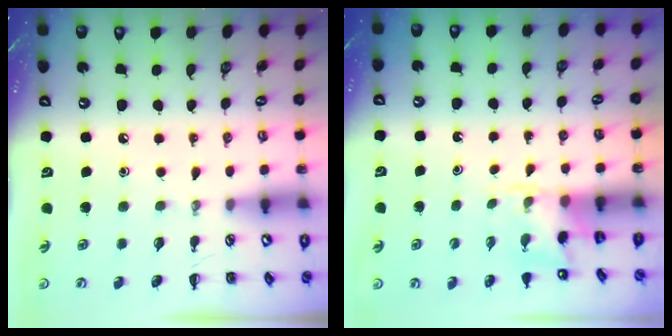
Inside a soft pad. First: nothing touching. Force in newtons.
{"total": 2.5, "press": 2.3, "slide": 1.0}